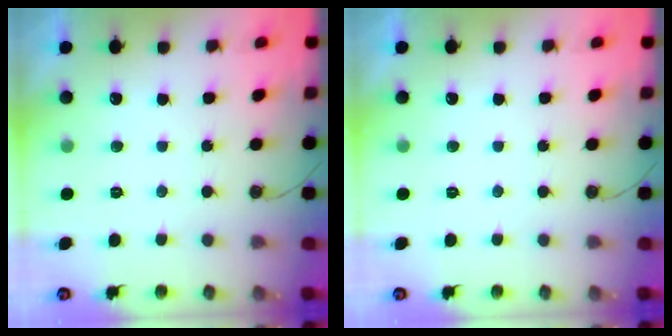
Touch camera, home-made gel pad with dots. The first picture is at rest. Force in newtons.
{"total": 0.0}